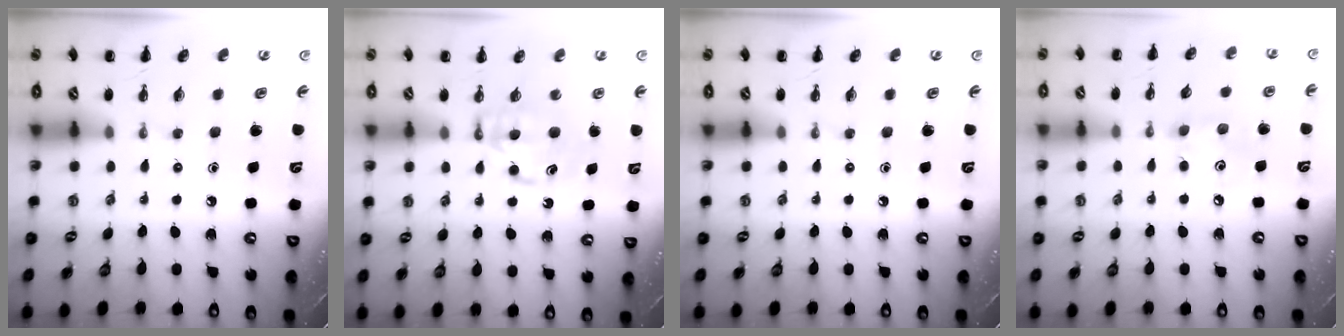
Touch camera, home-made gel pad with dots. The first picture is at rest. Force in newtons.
{"total": 6.2, "press": 6.2, "slide": 0.7}
{"total": 0.0}
{"total": 4.9, "press": 4.8, "slide": 1.0}